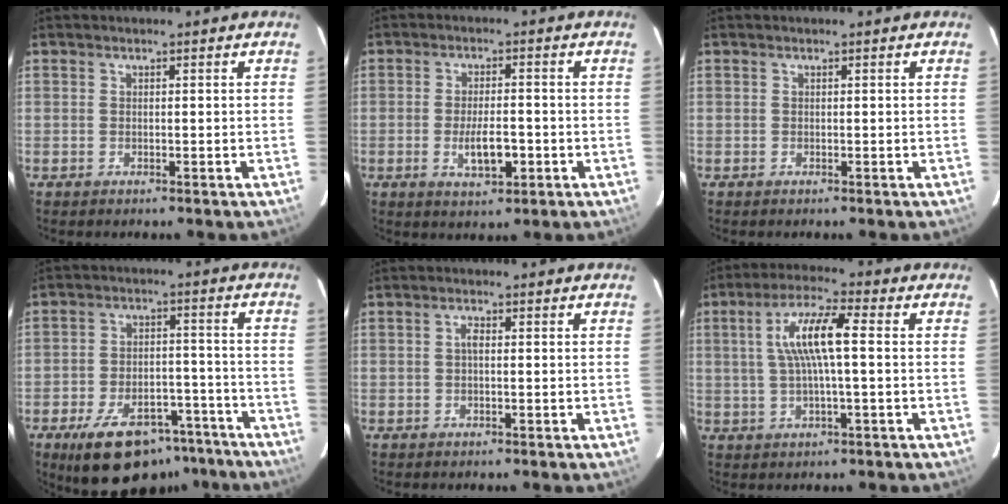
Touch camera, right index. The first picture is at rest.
{"total": 6.2, "force": [-1.9, 2.3, 5.4], "torque": [-0.103, -0.010, -0.027]}
{"total": 0.0}
{"total": 18.7, "force": [-13.5, 8.9, 9.4], "torque": [-0.173, 0.011, -0.179]}
{"total": 1.1, "force": [0.0, 0.5, 1.0], "torque": [-0.020, 0.005, -0.003]}
{"total": 8.9, "force": [0.9, 1.2, 8.8], "torque": [-0.166, 0.011, 0.018]}